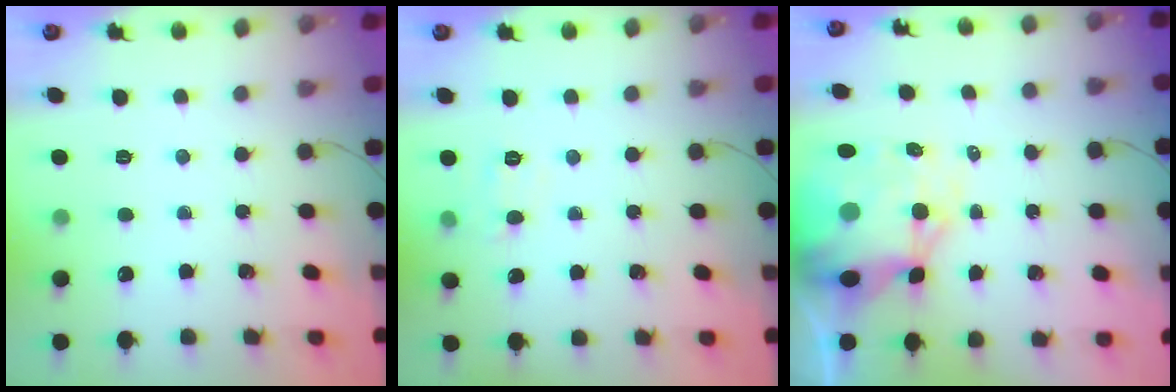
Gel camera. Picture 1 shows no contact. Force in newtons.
{"total": 6.7, "press": 6.6, "slide": 1.5}
{"total": 15.5, "press": 14.9, "slide": 4.0}